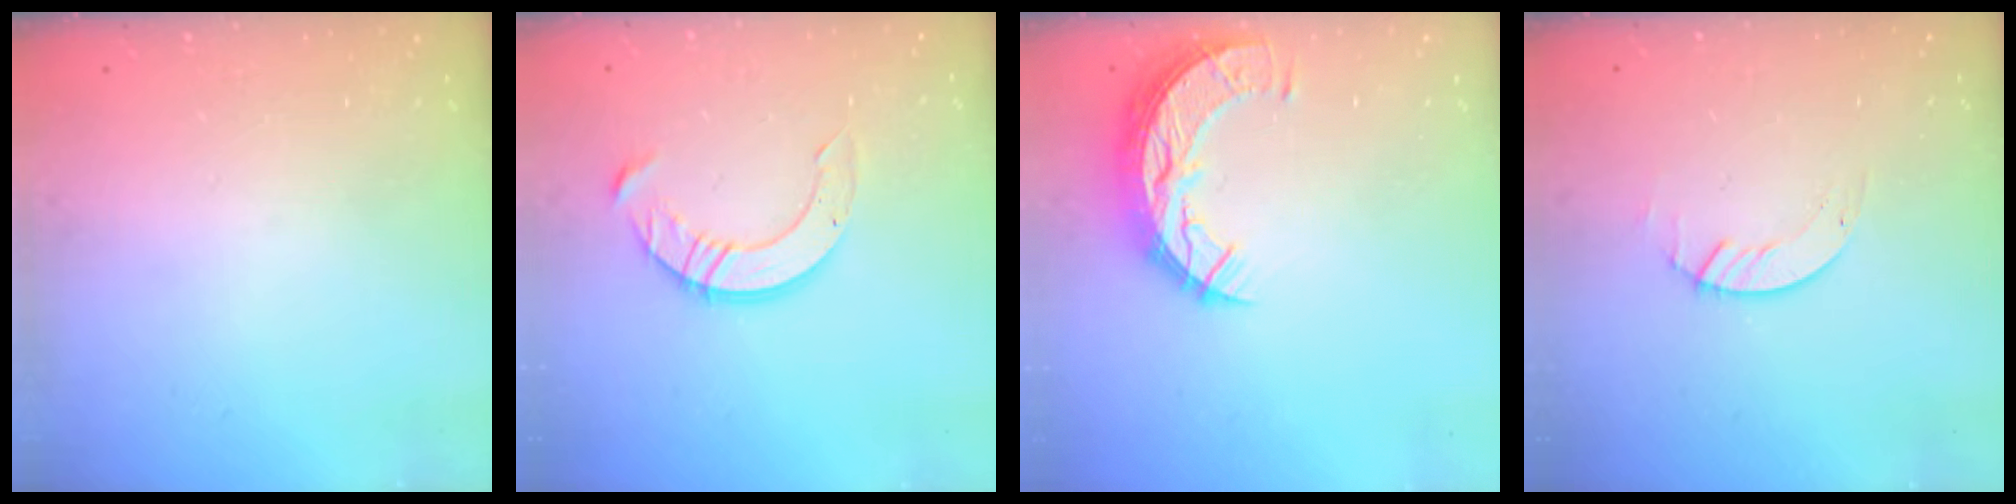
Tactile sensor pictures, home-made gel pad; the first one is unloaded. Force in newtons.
{"total": 10.5, "press": 10.5, "slide": 0.9}
{"total": 10.7, "press": 10.7, "slide": 0.8}
{"total": 1.4, "press": 1.4, "slide": 0.2}